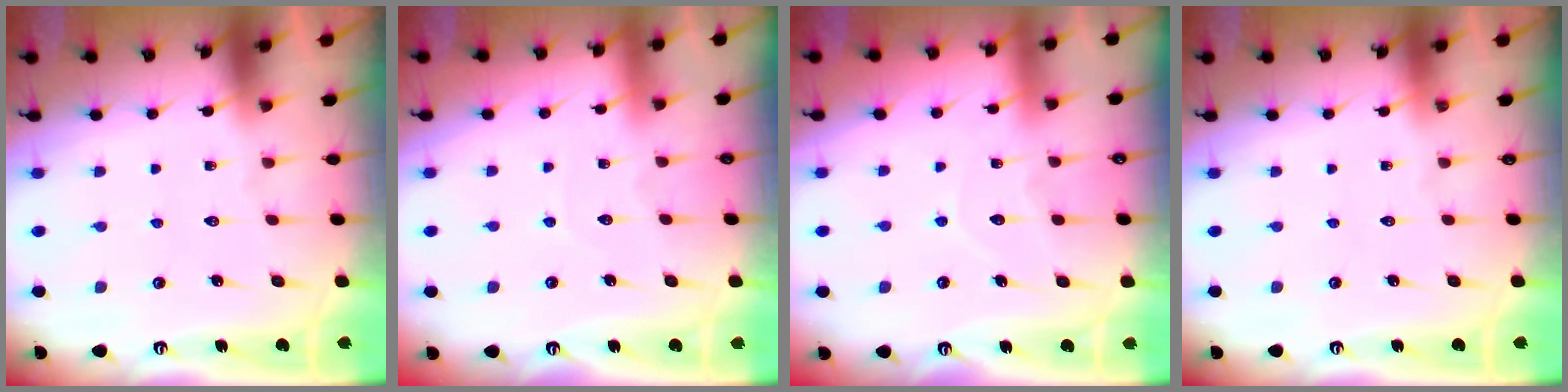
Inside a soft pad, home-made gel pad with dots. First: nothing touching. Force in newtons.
{"total": 2.7, "press": 2.7, "slide": 0.2}
{"total": 6.0, "press": 6.0, "slide": 0.7}
{"total": 0.0}